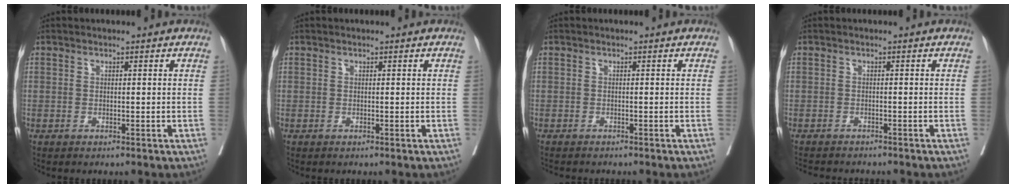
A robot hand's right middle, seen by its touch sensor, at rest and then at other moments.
{"total": 0.0}
{"total": 3.4, "force": [-3.1, 0.5, 1.4], "torque": [-0.019, -0.004, -0.041]}
{"total": 7.9, "force": [-7.2, 1.5, 2.9], "torque": [-0.042, -0.007, -0.095]}